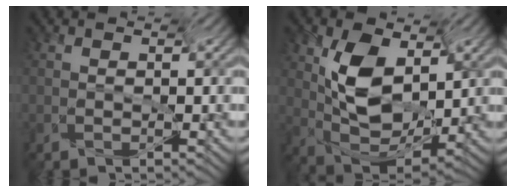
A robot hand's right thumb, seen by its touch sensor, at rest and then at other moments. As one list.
[{"total": 8.7, "force": [-0.6, 6.0, 6.3], "torque": [-0.130, 0.005, 0.008]}]